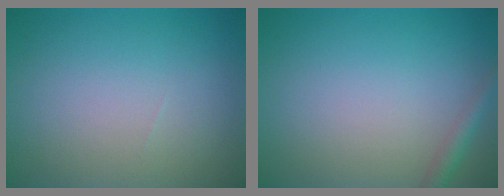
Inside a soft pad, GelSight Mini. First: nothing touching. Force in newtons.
{"total": 1.5, "press": 1.5, "slide": 0.1}